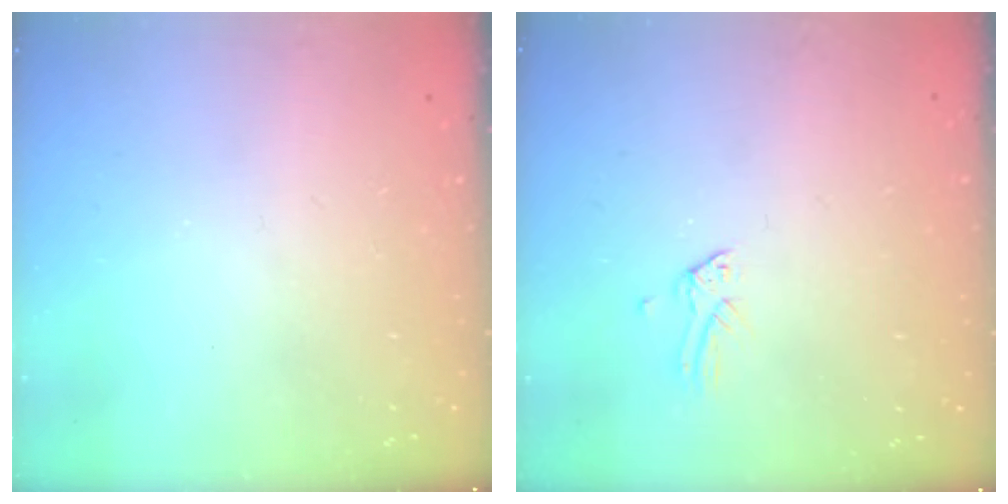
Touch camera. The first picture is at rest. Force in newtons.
{"total": 0.0}